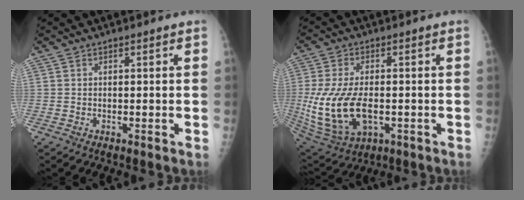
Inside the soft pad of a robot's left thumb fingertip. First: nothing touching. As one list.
[{"total": 16.5, "force": [-2.1, 9.4, 13.5], "torque": [-0.283, -0.010, -0.020]}]